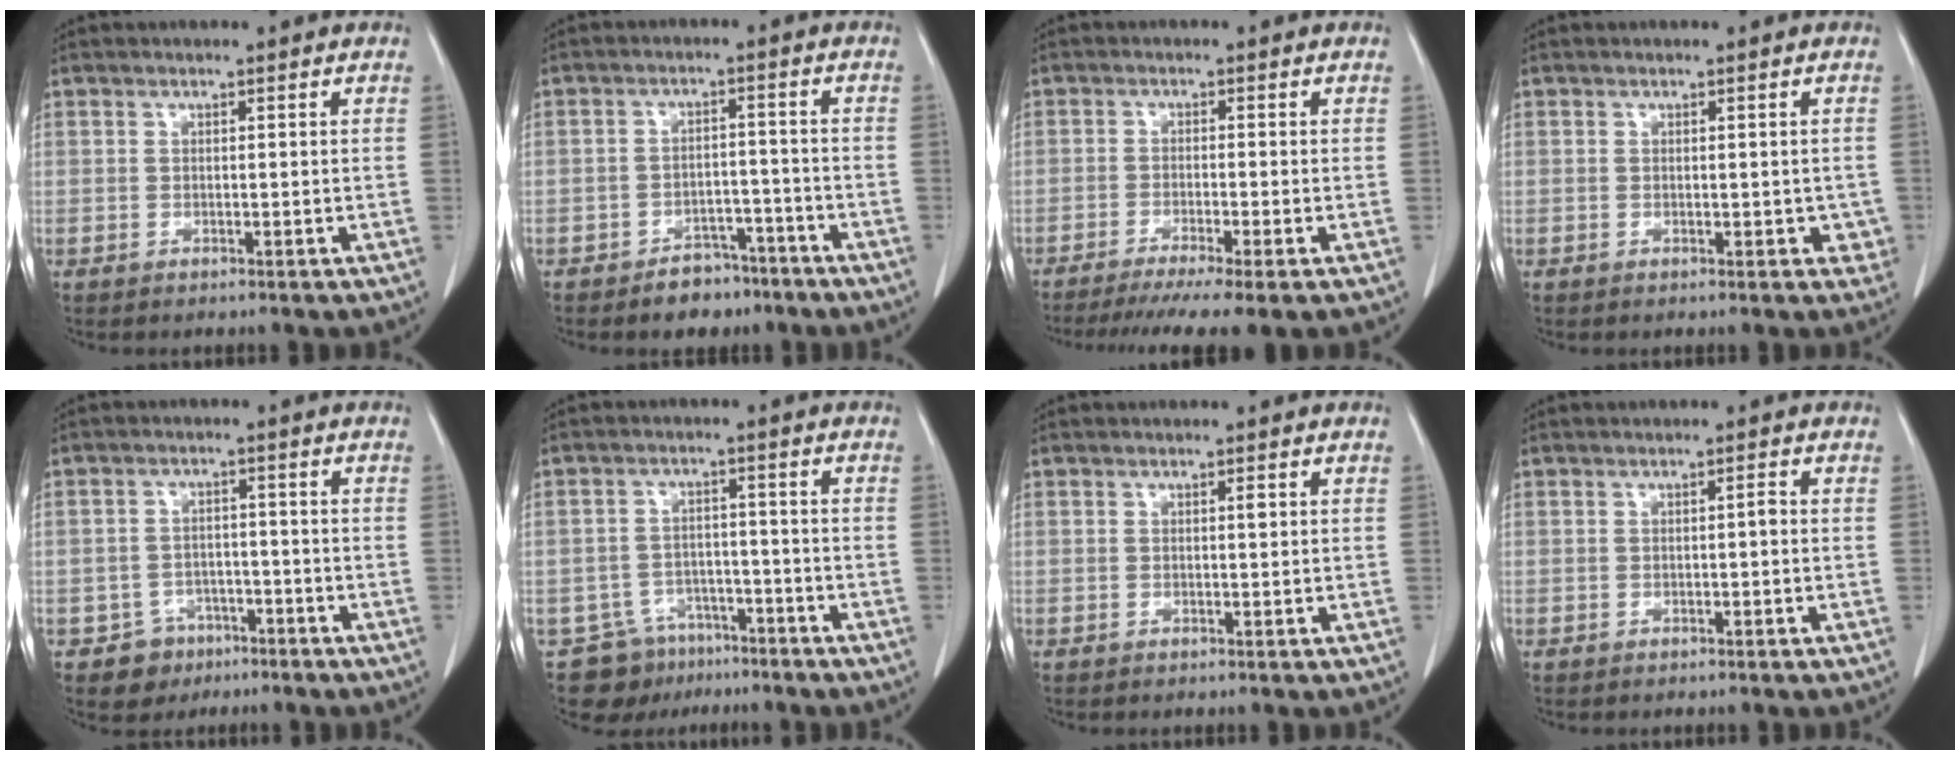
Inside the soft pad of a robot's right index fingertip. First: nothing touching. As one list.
[{"total": 5.2, "force": [-3.8, 3.1, 1.8], "torque": [-0.020, 0.010, -0.052]}, {"total": 9.2, "force": [-7.0, -0.1, 6.0], "torque": [-0.081, -0.020, -0.108]}, {"total": 2.7, "force": [-0.3, 1.9, 2.0], "torque": [-0.005, 0.005, -0.002]}, {"total": 4.9, "force": [-2.7, 4.1, 0.0], "torque": [0.001, 0.014, -0.037]}, {"total": 8.5, "force": [-6.2, 5.7, 0.9], "torque": [-0.018, 0.018, -0.091]}, {"total": 0.7, "force": [0.2, 0.1, 0.7], "torque": [-0.011, 0.000, 0.002]}, {"total": 0.8, "force": [-0.1, 0.2, 0.8], "torque": [-0.012, 0.002, -0.001]}]